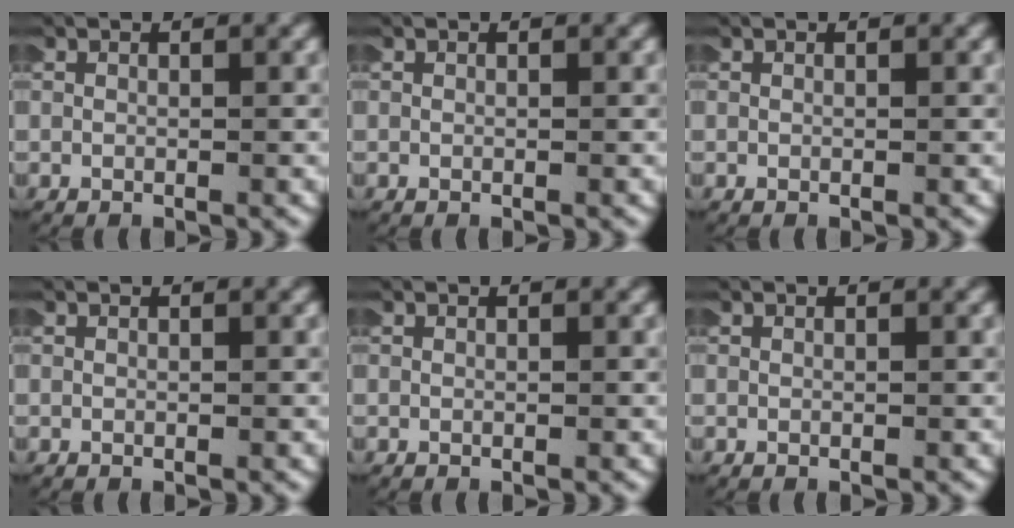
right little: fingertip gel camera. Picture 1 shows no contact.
{"total": 0.0}
{"total": 0.0}
{"total": 0.0}
{"total": 0.0}
{"total": 0.0}